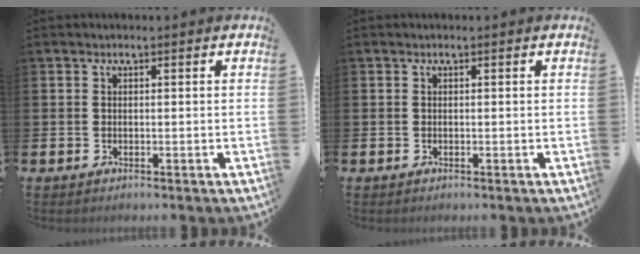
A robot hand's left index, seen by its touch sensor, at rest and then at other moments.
{"total": 0.0}